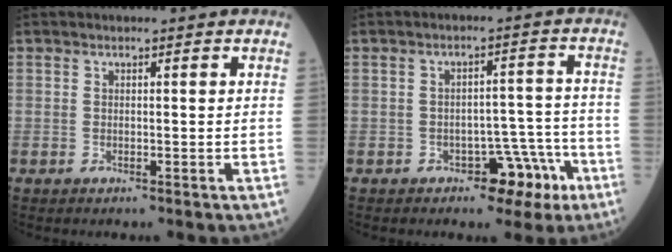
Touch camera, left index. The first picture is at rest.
{"total": 6.4, "force": [-3.9, 3.5, 3.7], "torque": [-0.033, 0.029, -0.047]}